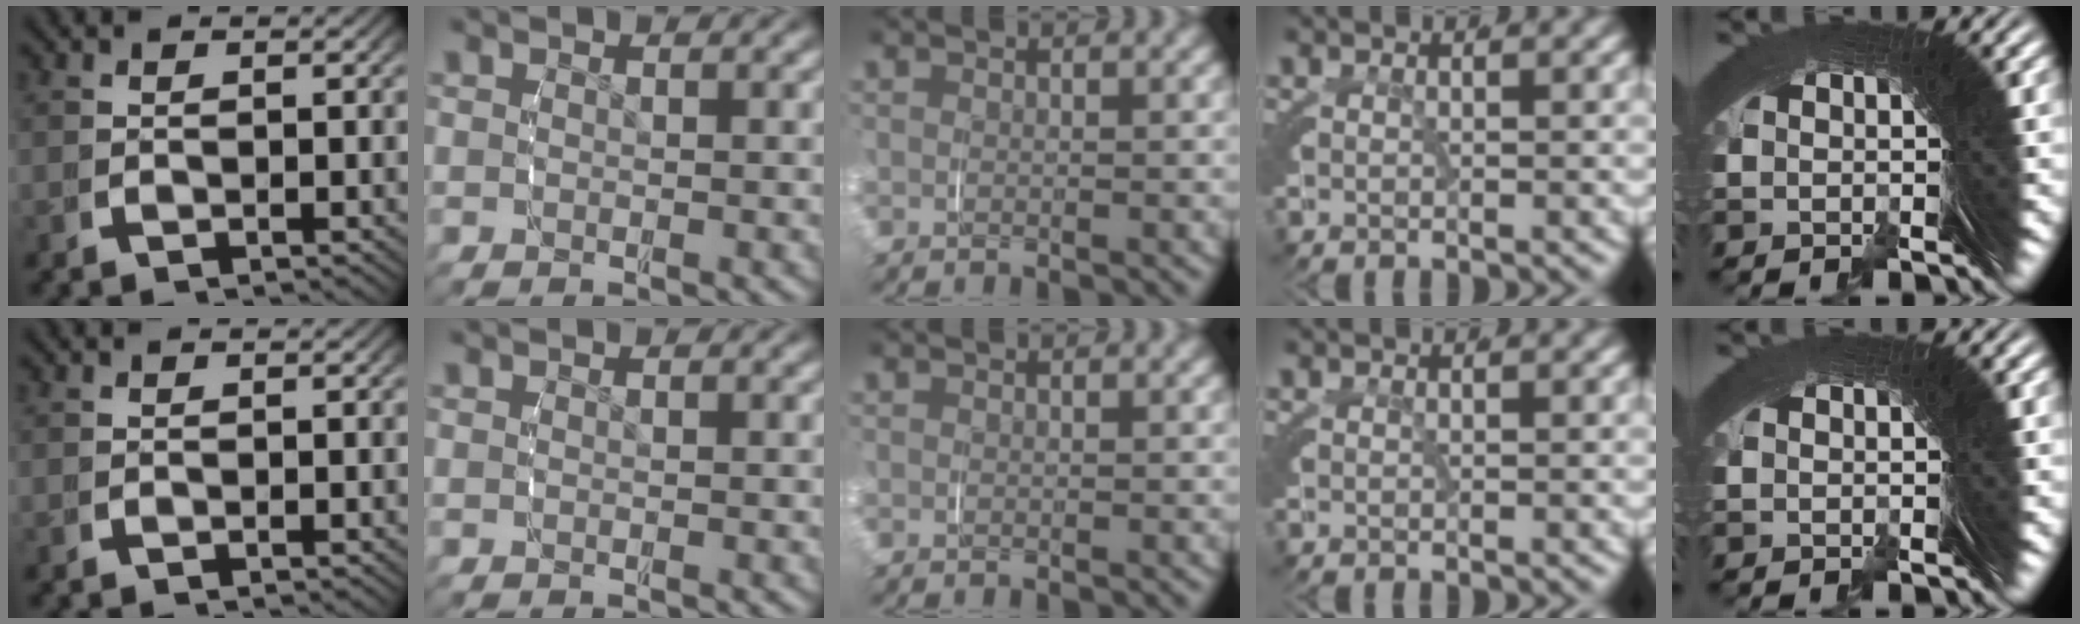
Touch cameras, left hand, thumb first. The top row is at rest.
{}